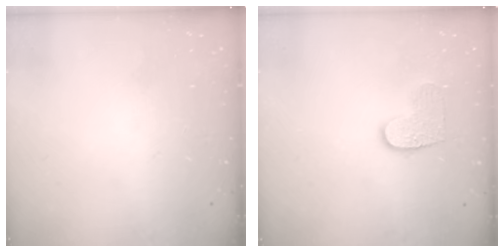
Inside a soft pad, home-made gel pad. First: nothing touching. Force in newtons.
{"total": 6.4, "press": 6.4, "slide": 0.3}